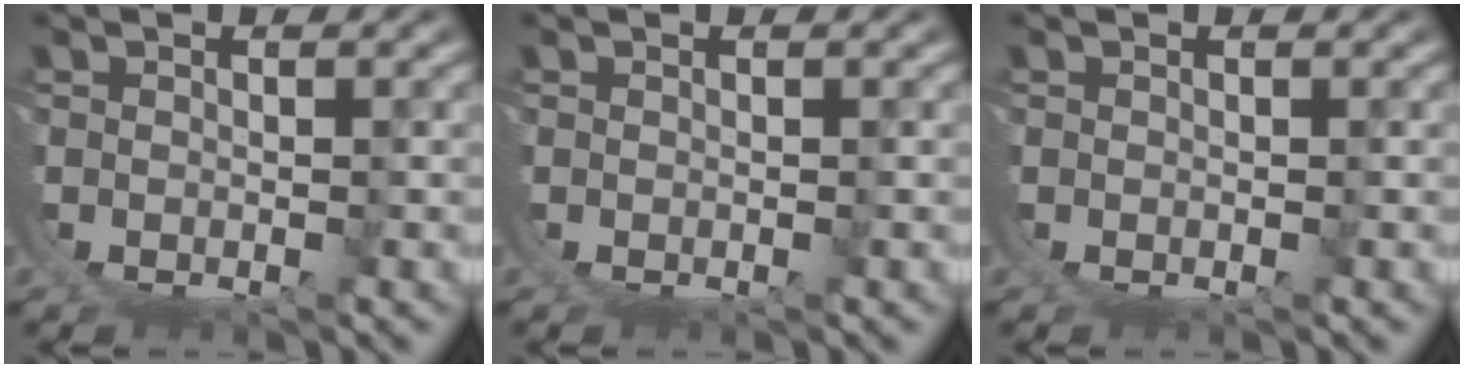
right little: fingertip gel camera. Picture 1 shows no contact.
{"total": 0.0}
{"total": 0.0}